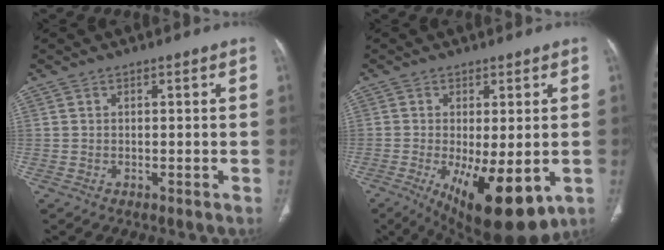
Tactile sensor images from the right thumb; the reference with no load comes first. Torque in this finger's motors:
{"motor_torque": [2.41, 2.60, 0.18, -0.14, 0.14]}